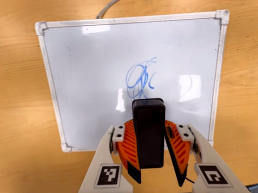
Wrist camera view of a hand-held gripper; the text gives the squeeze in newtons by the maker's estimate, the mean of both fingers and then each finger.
{"total": 8.0, "left": 8.7, "right": 7.3}